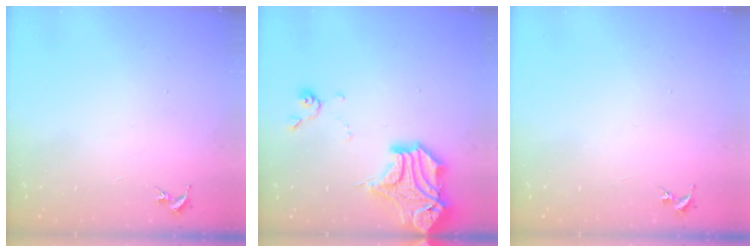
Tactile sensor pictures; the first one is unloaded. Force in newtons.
{"total": 20.2, "press": 20.0, "slide": 2.5}
{"total": 0.0}